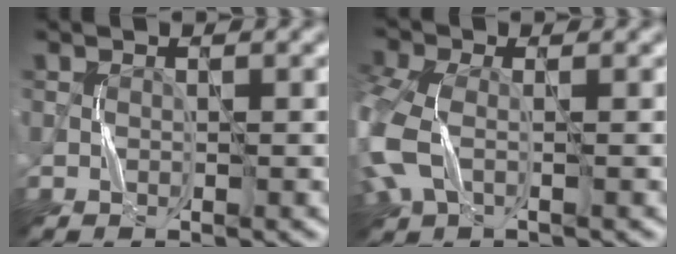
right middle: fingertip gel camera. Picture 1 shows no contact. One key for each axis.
{"total": 5.3, "fx": -1.2, "fy": 3.2, "fz": 4.0, "tx": -0.116, "ty": -0.007, "tz": -0.040}